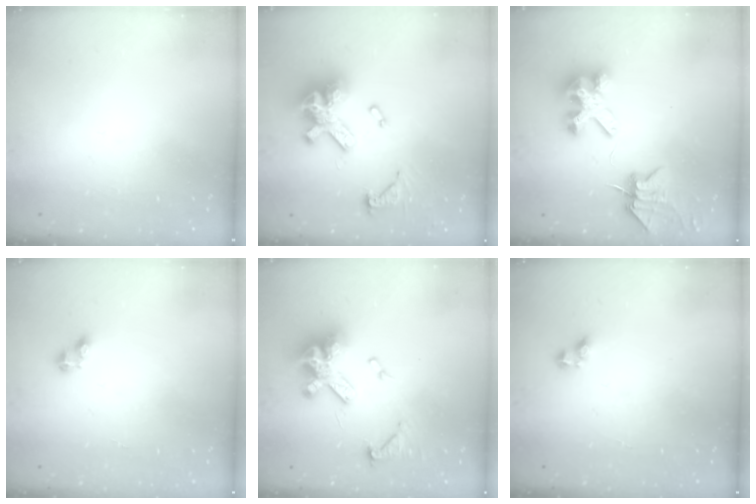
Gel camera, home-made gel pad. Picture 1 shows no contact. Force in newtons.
{"total": 18.5, "press": 18.3, "slide": 2.4}
{"total": 7.0, "press": 7.0, "slide": 0.9}
{"total": 2.8, "press": 2.8, "slide": 0.4}
{"total": 14.9, "press": 14.8, "slide": 1.6}
{"total": 3.8, "press": 3.8, "slide": 0.6}